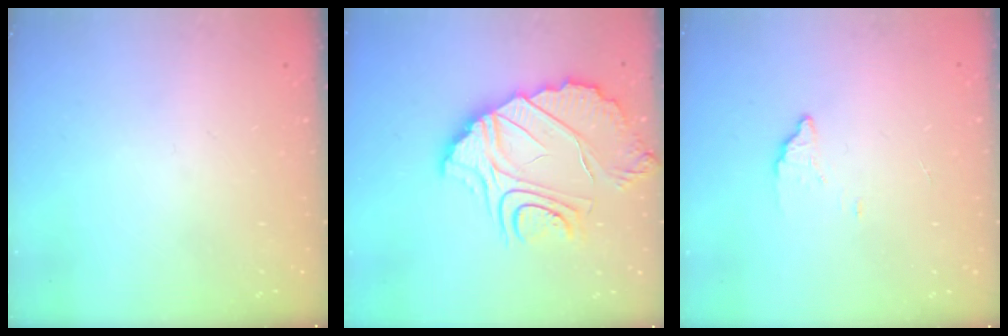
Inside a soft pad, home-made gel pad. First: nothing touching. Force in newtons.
{"total": 12.9, "press": 12.9, "slide": 1.1}
{"total": 2.4, "press": 2.4, "slide": 0.1}